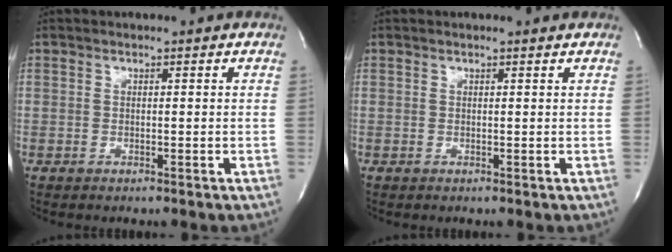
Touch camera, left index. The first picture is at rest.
{"total": 0.7, "force": [0.7, -0.1, 0.1], "torque": [-0.010, -0.002, 0.009]}